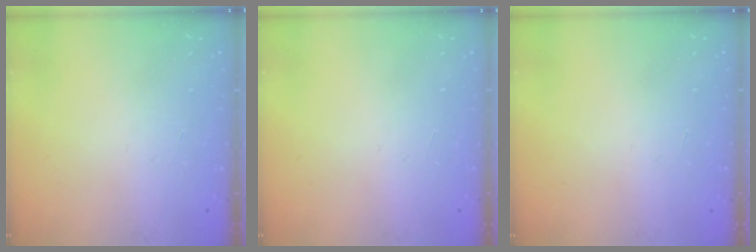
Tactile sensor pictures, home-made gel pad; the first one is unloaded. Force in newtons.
{"total": 0.0}
{"total": 0.0}